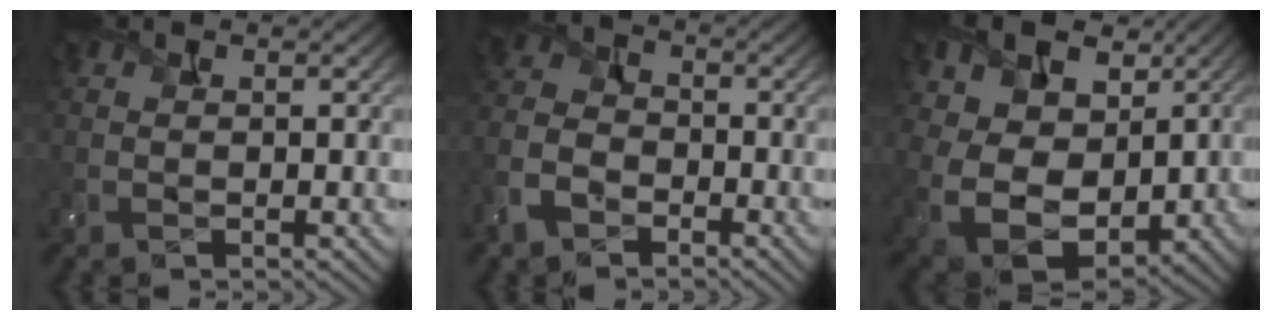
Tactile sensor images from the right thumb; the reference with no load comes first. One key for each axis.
{"total": 6.4, "fx": -3.8, "fy": 4.1, "fz": 3.1, "tx": -0.087, "ty": -0.005, "tz": -0.089}
{"total": 15.2, "fx": 2.2, "fy": 11.6, "fz": 9.6, "tx": -0.219, "ty": 0.004, "tz": 0.048}